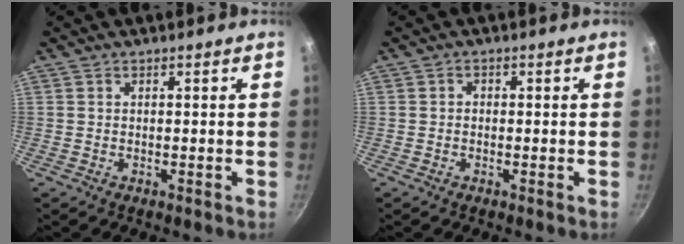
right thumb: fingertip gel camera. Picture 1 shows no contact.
{"total": 0.8, "force": [-0.3, 0.7, 0.3], "torque": [-0.005, 0.004, -0.005]}